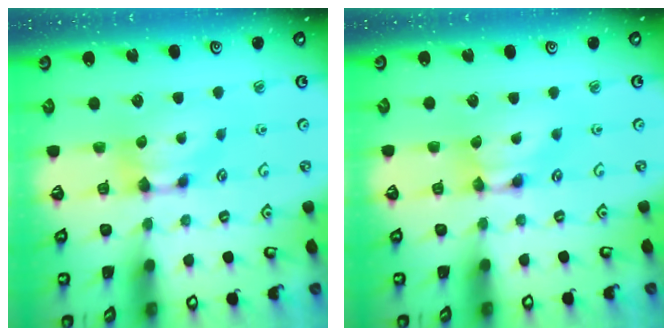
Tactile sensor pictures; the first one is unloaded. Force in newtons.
{"total": 1.5, "press": 1.5, "slide": 0.2}